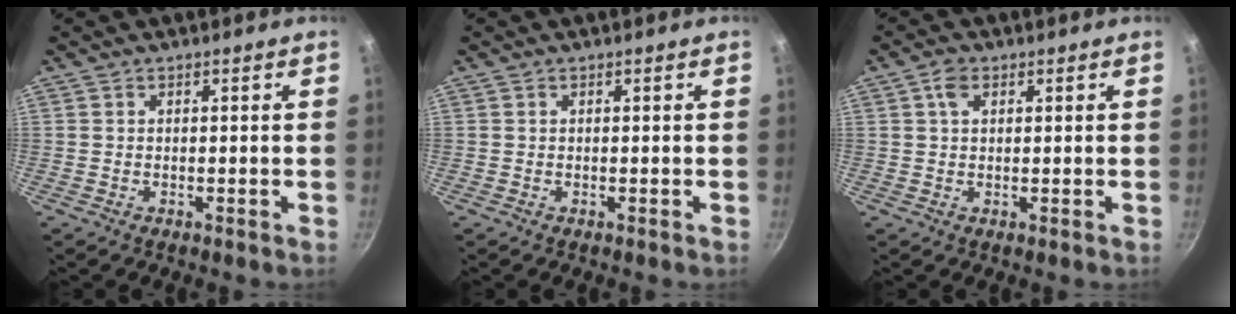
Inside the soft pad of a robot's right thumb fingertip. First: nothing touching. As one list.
[{"total": 0.0}, {"total": 2.8, "force": [1.2, 1.8, 1.7], "torque": [-0.026, -0.002, 0.019]}]